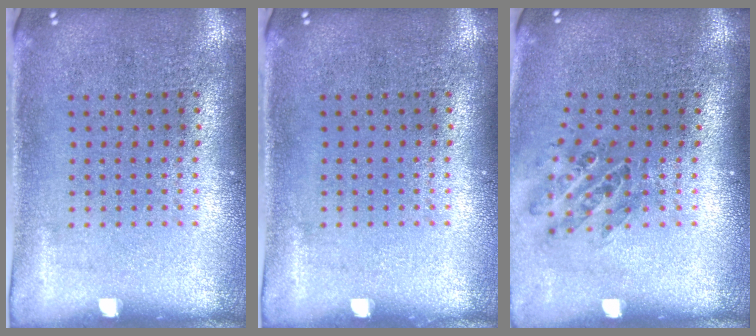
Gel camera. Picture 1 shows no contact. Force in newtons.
{"total": 0.0}
{"total": 1.0, "press": 1.0, "slide": 0.3}